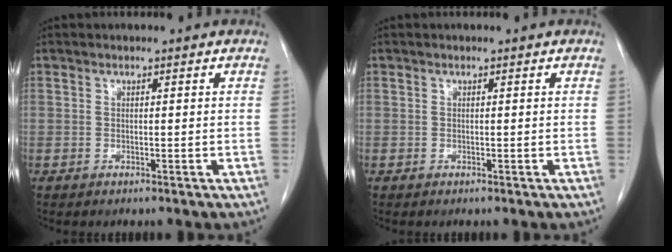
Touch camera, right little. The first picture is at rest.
{"total": 0.0}